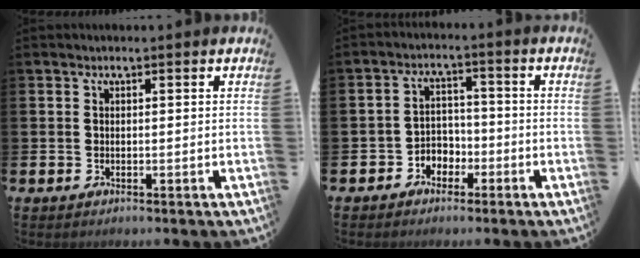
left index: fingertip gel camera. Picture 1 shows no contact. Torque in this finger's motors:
{"motor_torque": [0.22, 0.30, 0.01, 0.01]}